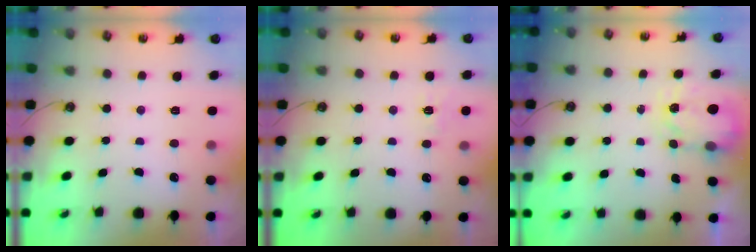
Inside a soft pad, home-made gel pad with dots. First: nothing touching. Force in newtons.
{"total": 7.0, "press": 7.0, "slide": 0.5}
{"total": 3.9, "press": 3.8, "slide": 0.6}